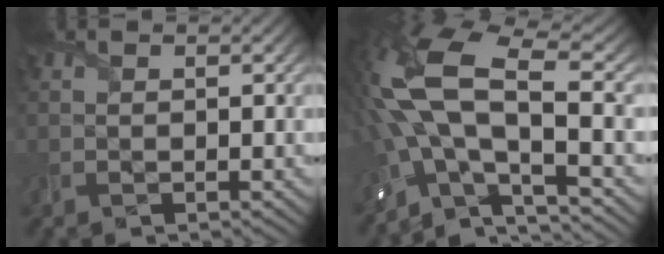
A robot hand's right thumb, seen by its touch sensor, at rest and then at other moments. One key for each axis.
{"total": 15.8, "fx": -1.4, "fy": 6.4, "fz": 14.4, "tx": -0.323, "ty": -0.007, "tz": -0.018}